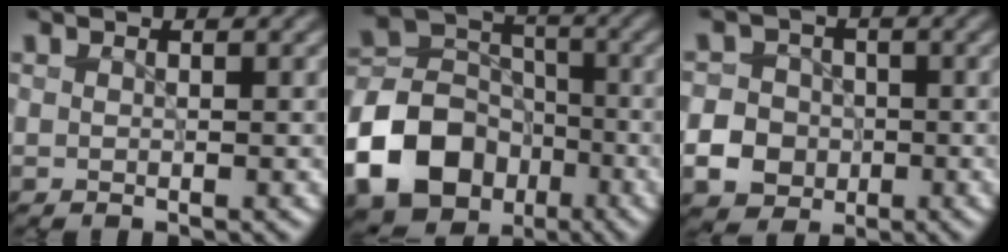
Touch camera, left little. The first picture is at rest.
{"total": 12.0, "force": [-5.2, 9.2, 5.5], "torque": [-0.140, -0.008, -0.109]}
{"total": 6.0, "force": [-1.9, 5.5, 1.8], "torque": [-0.030, -0.007, -0.055]}